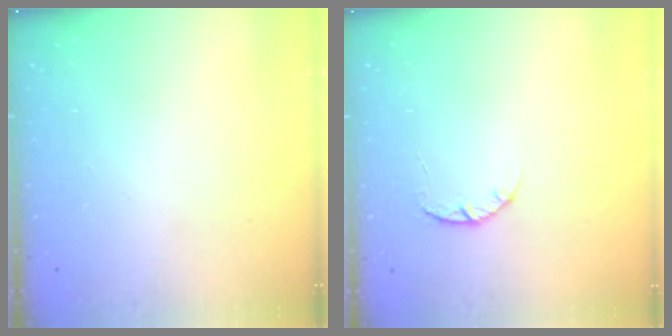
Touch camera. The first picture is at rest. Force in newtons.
{"total": 3.4, "press": 3.4, "slide": 0.5}